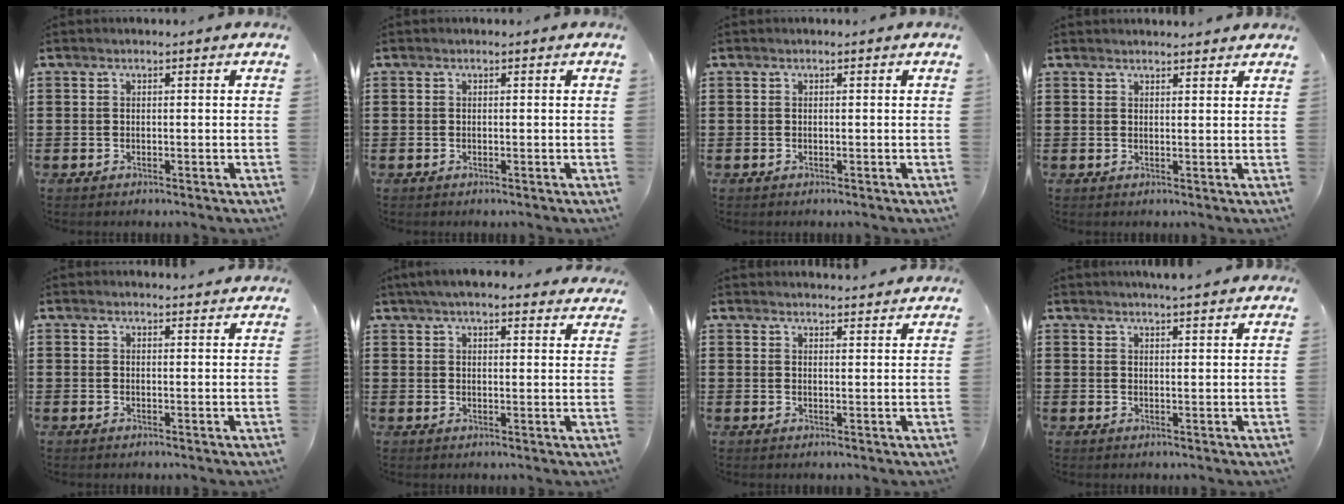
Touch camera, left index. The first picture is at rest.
{"total": 0.0}
{"total": 0.0}
{"total": 1.7, "force": [1.7, 0.1, 0.2], "torque": [-0.008, 0.002, 0.033]}
{"total": 1.7, "force": [1.7, 0.0, 0.2], "torque": [-0.007, 0.000, 0.033]}
{"total": 4.8, "force": [4.4, 0.7, 1.8], "torque": [-0.046, -0.006, 0.080]}
{"total": 2.5, "force": [2.5, -0.1, 0.0], "torque": [-0.008, -0.007, 0.049]}
{"total": 2.6, "force": [2.5, -0.3, 0.7], "torque": [-0.019, -0.005, 0.048]}